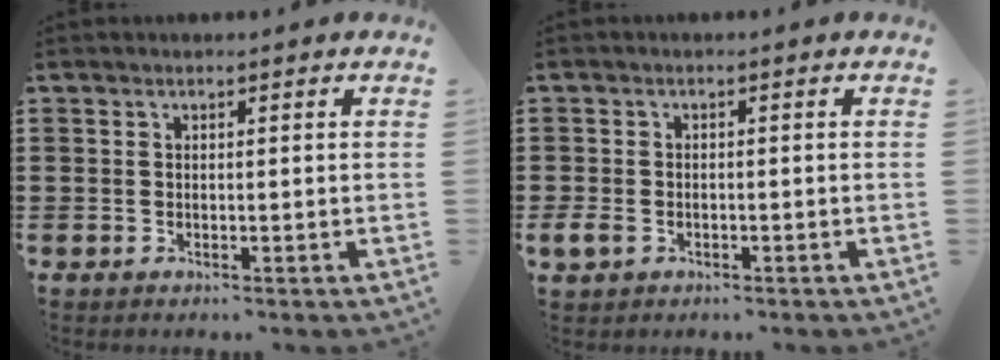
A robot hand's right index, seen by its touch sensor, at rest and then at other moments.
{"total": 1.9, "force": [-0.9, 1.3, 0.9], "torque": [-0.034, -0.005, -0.023]}